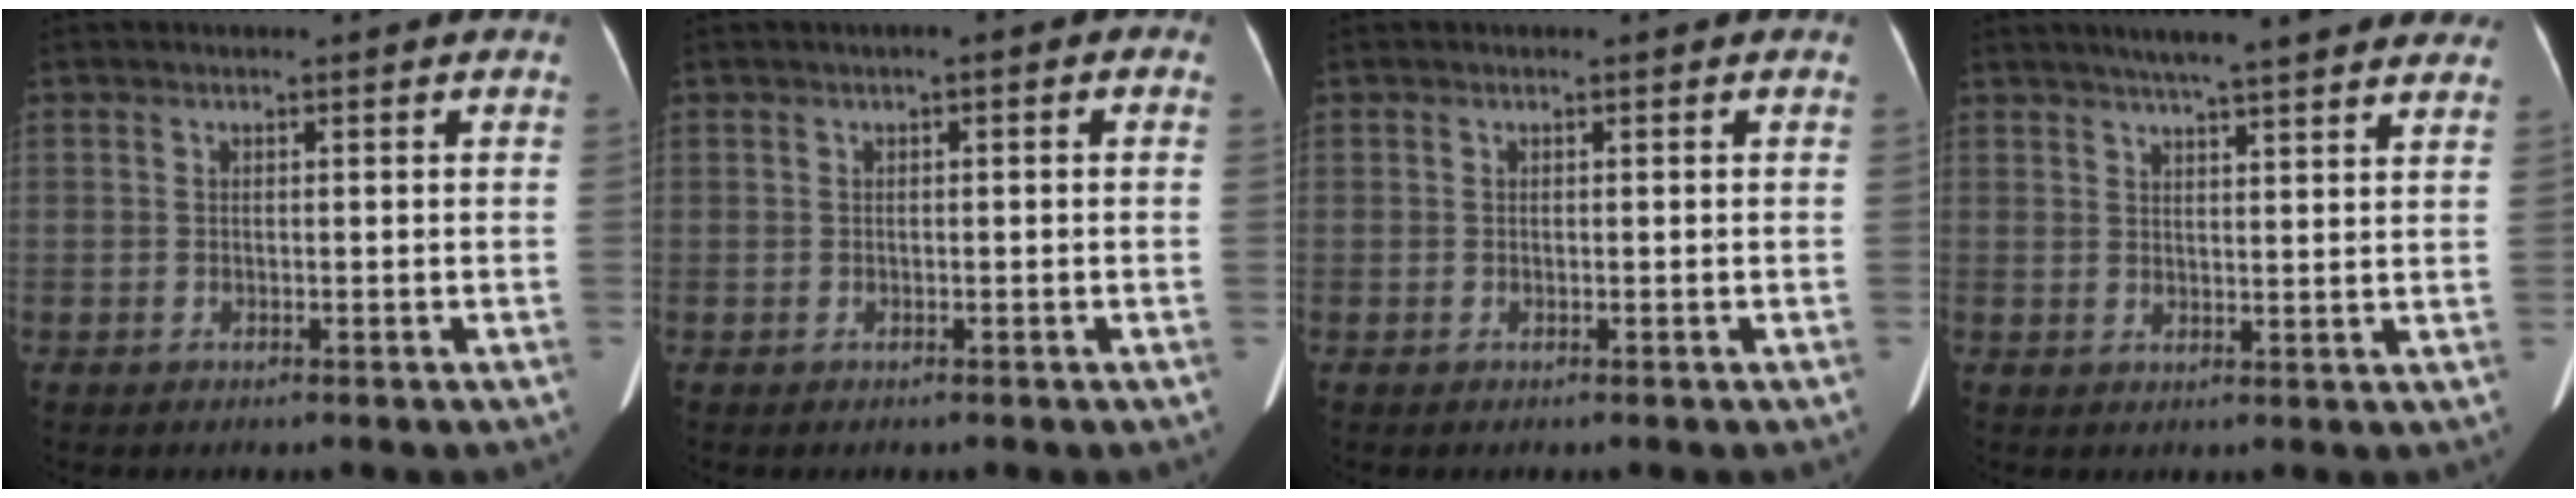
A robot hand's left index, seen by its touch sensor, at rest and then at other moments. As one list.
[{"total": 1.0, "force": [0.0, 0.5, 0.9], "torque": [-0.008, 0.007, -0.007]}, {"total": 0.0}, {"total": 16.1, "force": [13.6, 1.8, 8.5], "torque": [-0.118, 0.027, 0.166]}]